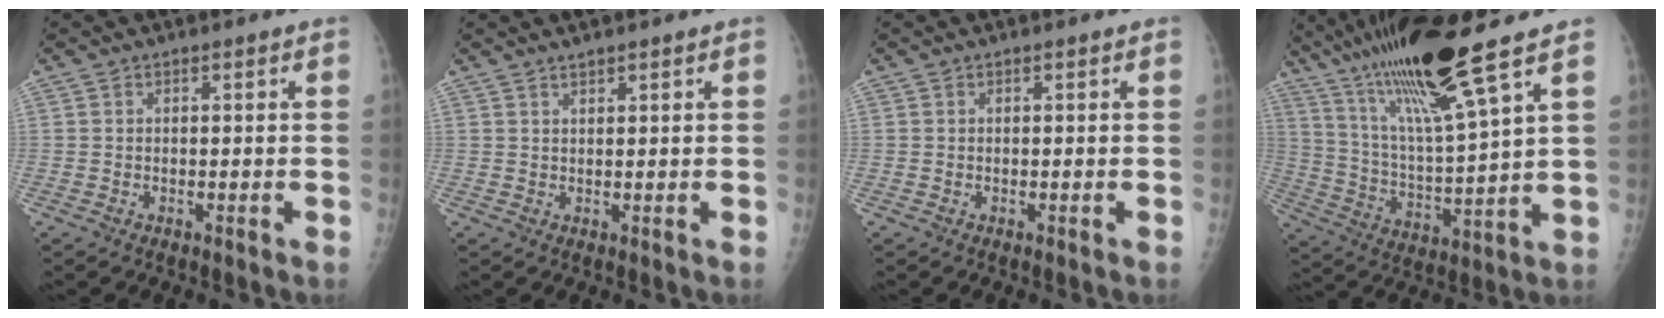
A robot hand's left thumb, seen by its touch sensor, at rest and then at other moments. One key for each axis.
{"total": 1.5, "fx": 1.3, "fy": 0.1, "fz": 0.8, "tx": -0.006, "ty": -0.005, "tz": 0.025}
{"total": 0.0}
{"total": 18.9, "fx": 12.7, "fy": 0.8, "fz": 14.0, "tx": -0.244, "ty": -0.055, "tz": 0.238}